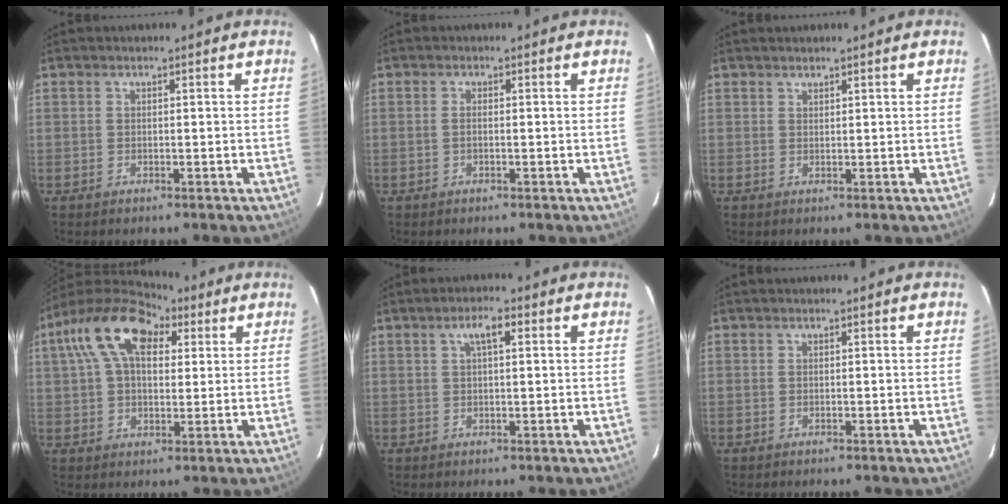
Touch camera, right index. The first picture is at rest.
{"total": 1.0, "force": [-0.2, 0.4, 0.9], "torque": [-0.021, 0.002, -0.005]}
{"total": 0.9, "force": [0.9, 0.2, 0.2], "torque": [-0.003, 0.002, 0.016]}
{"total": 15.7, "force": [6.5, 8.9, 11.1], "torque": [-0.214, 0.043, 0.105]}
{"total": 3.6, "force": [1.4, 1.1, 3.1], "torque": [-0.058, 0.011, 0.025]}
{"total": 0.0}